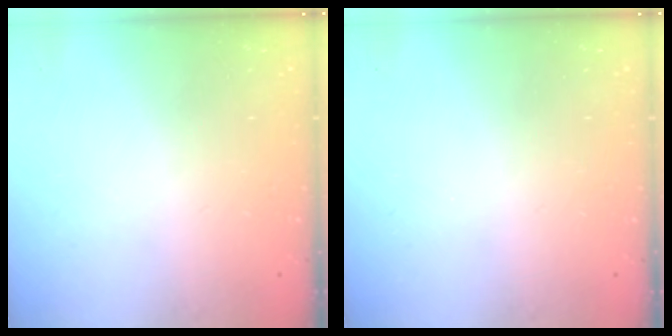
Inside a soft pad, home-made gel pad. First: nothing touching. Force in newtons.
{"total": 0.0}